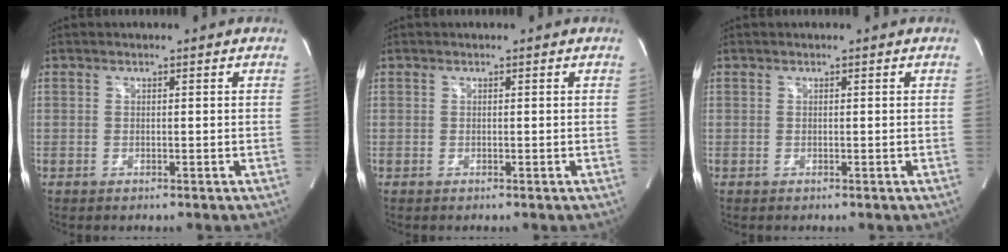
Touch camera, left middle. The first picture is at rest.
{"total": 0.0}
{"total": 0.0}